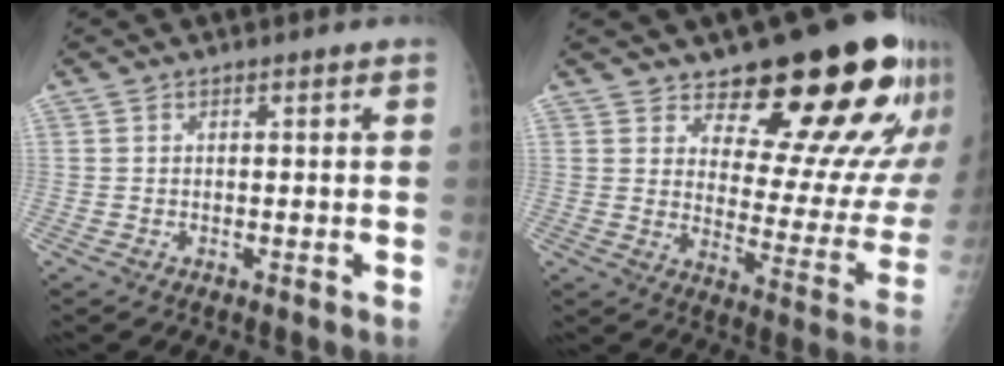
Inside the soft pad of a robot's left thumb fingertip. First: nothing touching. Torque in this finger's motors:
{"motor_torque": [0.58, 0.86, 1.27, -1.50, 0.09]}